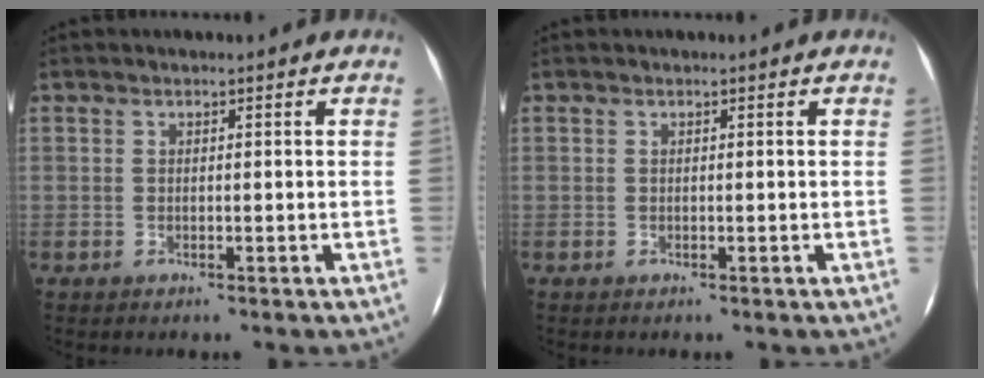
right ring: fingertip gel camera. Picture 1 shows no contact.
{"total": 0.0}